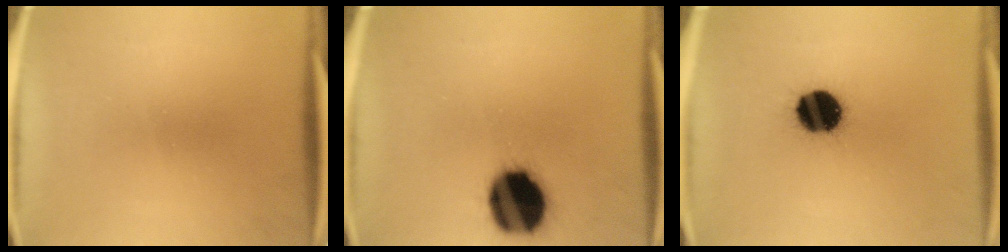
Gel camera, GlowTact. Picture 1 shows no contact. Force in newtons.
{"total": 19.1}
{"total": 13.6}